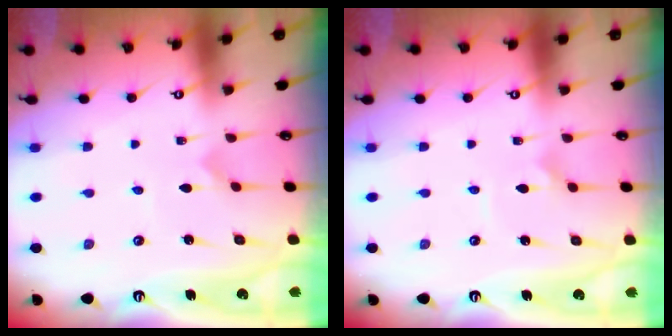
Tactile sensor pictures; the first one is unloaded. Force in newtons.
{"total": 2.7, "press": 2.6, "slide": 0.3}